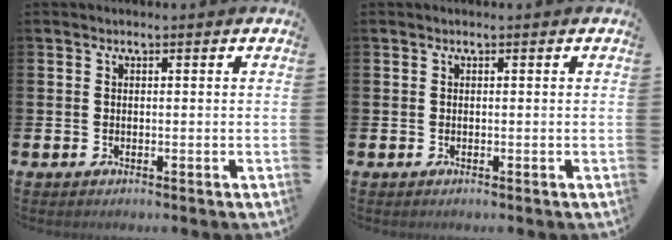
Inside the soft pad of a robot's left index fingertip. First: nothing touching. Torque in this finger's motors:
{"motor_torque": [0.00, 0.00, 0.00, 0.00]}